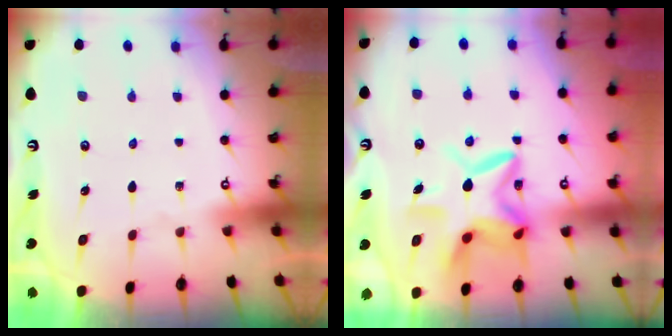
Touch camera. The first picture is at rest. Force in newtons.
{"total": 12.8, "press": 12.7, "slide": 1.8}